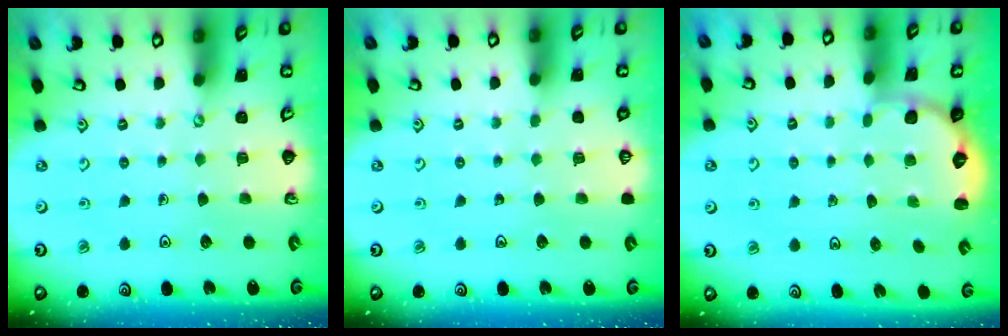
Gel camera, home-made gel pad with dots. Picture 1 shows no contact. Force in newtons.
{"total": 0.0}
{"total": 2.9, "press": 2.6, "slide": 1.2}